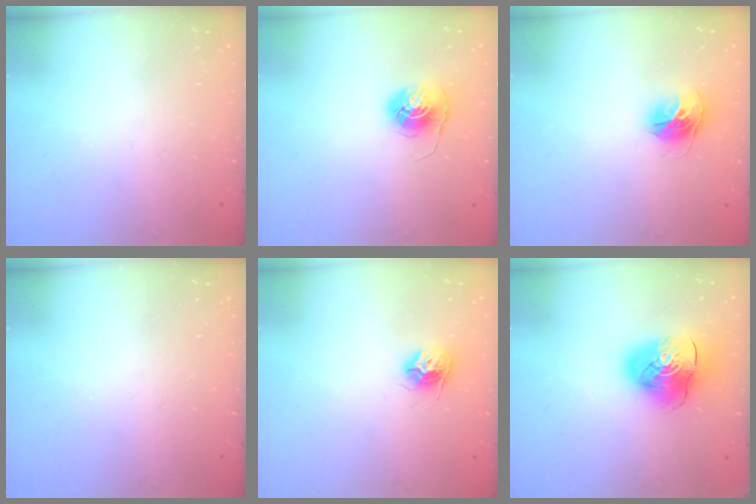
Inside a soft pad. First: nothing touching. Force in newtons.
{"total": 6.1, "press": 6.1, "slide": 0.4}
{"total": 11.2, "press": 11.2, "slide": 1.1}
{"total": 0.0}
{"total": 9.6, "press": 9.6, "slide": 0.6}
{"total": 12.1, "press": 11.9, "slide": 1.9}